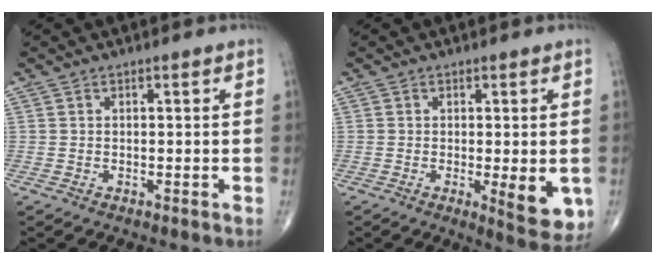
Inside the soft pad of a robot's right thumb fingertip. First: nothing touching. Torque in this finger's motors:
{"motor_torque": [0.33, 0.88, 0.42, 0.04, 0.09]}